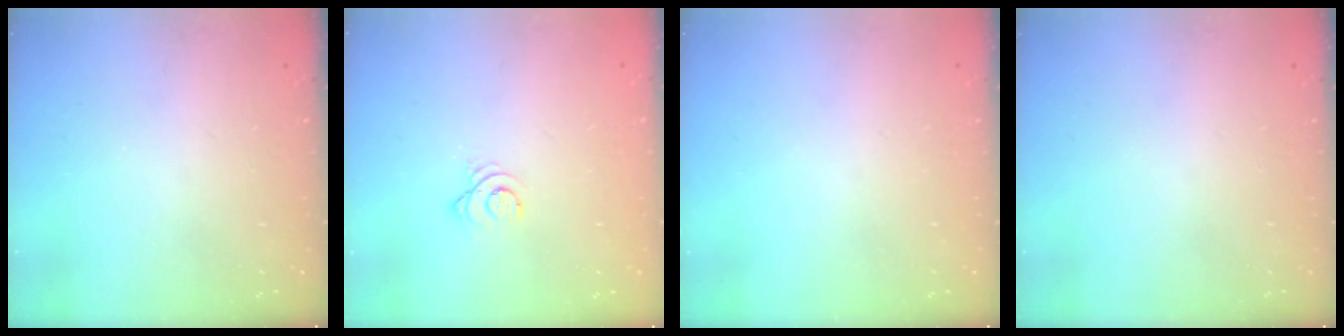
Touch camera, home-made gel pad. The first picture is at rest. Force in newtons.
{"total": 3.1, "press": 3.1, "slide": 0.4}
{"total": 0.0}
{"total": 0.0}